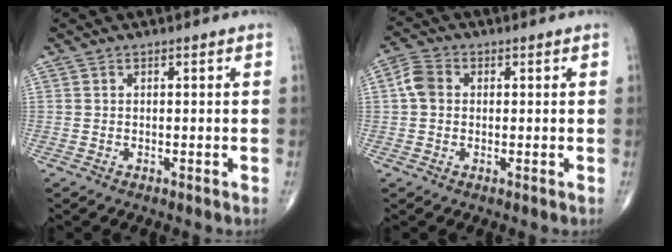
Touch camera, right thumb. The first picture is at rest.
{"total": 4.3, "force": [0.4, 3.4, 2.6], "torque": [-0.052, 0.012, 0.000]}